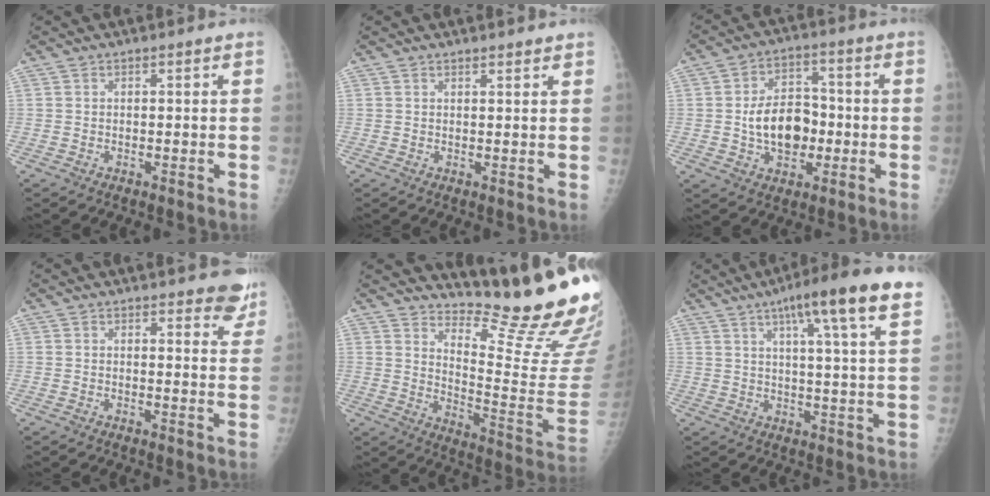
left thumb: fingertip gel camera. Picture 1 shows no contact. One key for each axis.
{"total": 1.7, "fx": 1.5, "fy": 0.4, "fz": 0.6, "tx": -0.001, "ty": -0.005, "tz": 0.022}
{"total": 11.5, "fx": -1.3, "fy": 8.2, "fz": 7.9, "tx": -0.097, "ty": 0.021, "tz": -0.023}
{"total": 5.4, "fx": 4.6, "fy": 1.9, "fz": 2.2, "tx": 0.008, "ty": -0.027, "tz": 0.042}
{"total": 20.4, "fx": 16.9, "fy": 2.6, "fz": 11.1, "tx": -0.131, "ty": -0.175, "tz": 0.231}
{"total": 14.9, "fx": 8.5, "fy": 1.1, "fz": 12.2, "tx": -0.179, "ty": -0.021, "tz": 0.114}